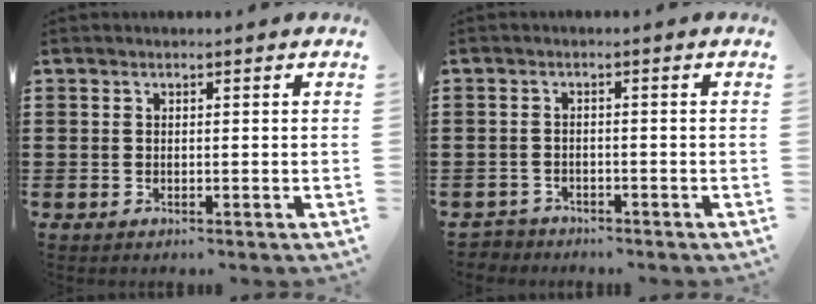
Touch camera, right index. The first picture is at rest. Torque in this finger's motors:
{"motor_torque": [0.11, 0.13, -0.09, -0.06]}